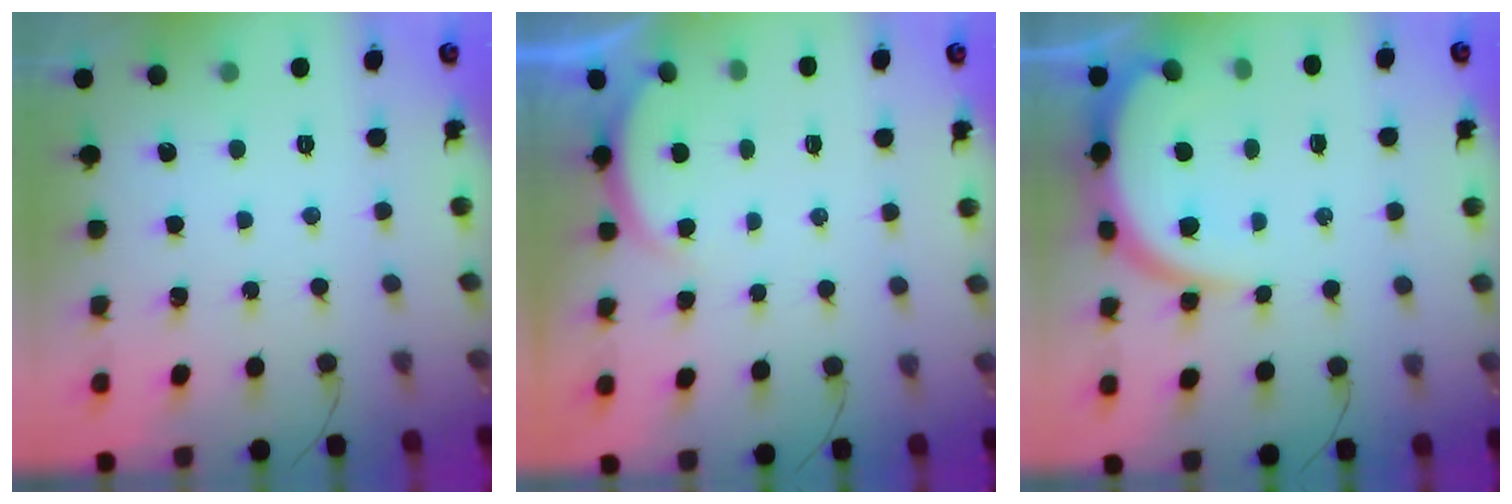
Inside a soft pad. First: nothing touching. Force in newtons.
{"total": 2.4, "press": 2.4, "slide": 0.6}
{"total": 9.0, "press": 9.0, "slide": 1.0}